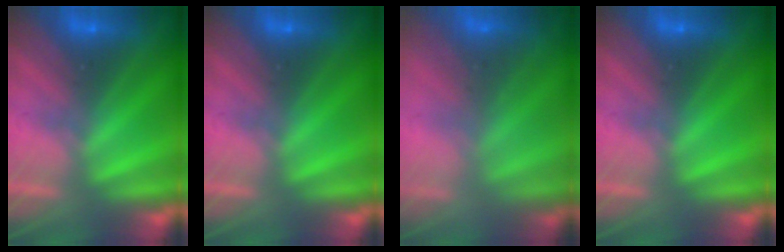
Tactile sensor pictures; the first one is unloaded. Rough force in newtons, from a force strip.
{"total": 0.0}
{"total": 7.3}
{"total": 0.0}